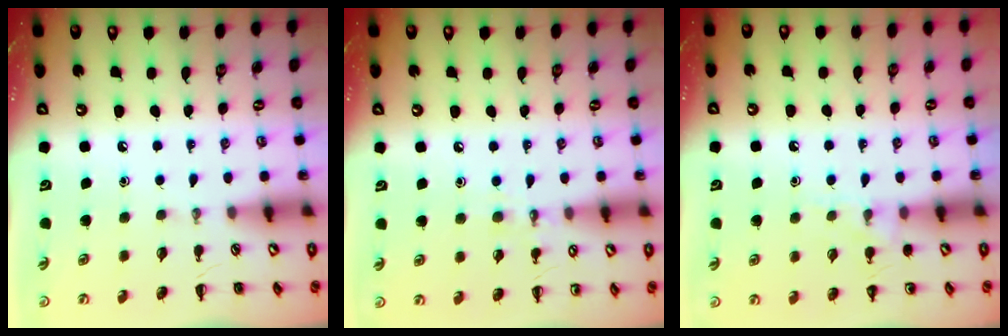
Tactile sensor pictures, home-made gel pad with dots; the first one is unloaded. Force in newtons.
{"total": 6.3, "press": 6.0, "slide": 1.6}
{"total": 7.9, "press": 7.7, "slide": 1.8}